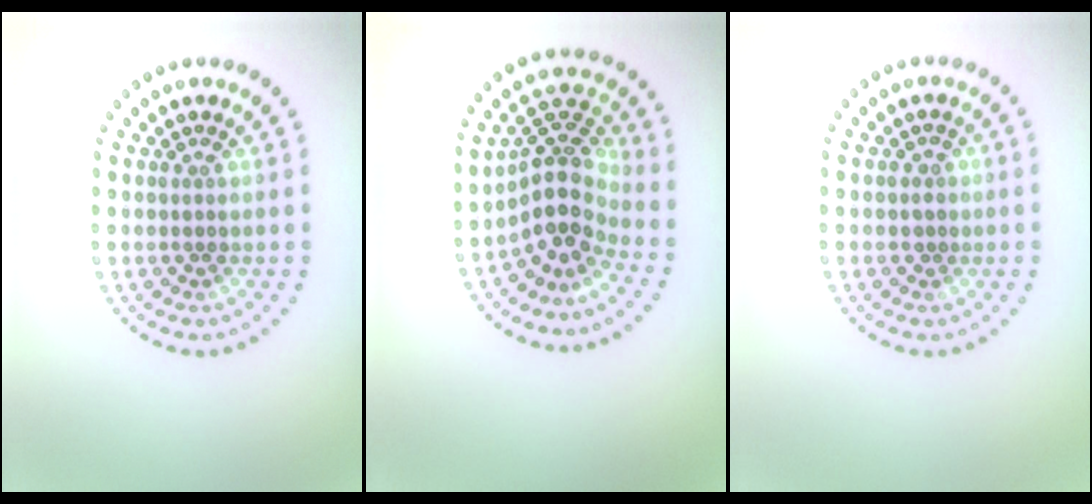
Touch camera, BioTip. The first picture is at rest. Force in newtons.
{"total": 4.4, "press": 3.3, "slide": 2.9}
{"total": 0.7, "press": 0.4, "slide": 0.5}